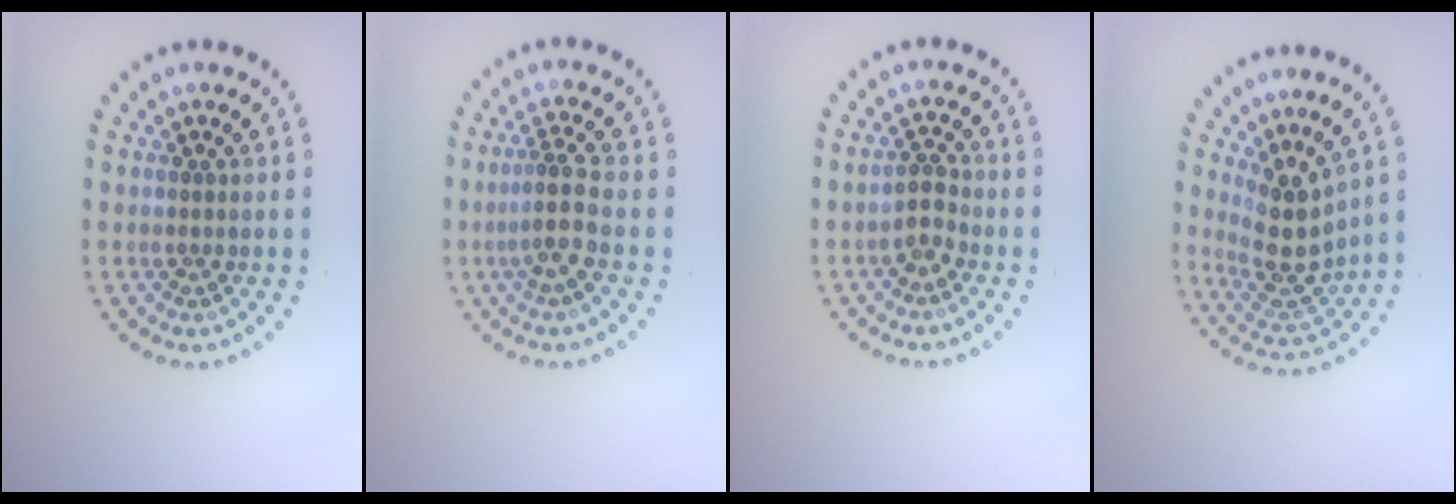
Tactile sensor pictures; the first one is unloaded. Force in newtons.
{"total": 2.7, "press": 2.0, "slide": 1.8}
{"total": 1.8, "press": 1.7, "slide": 0.7}
{"total": 4.0, "press": 3.5, "slide": 2.0}